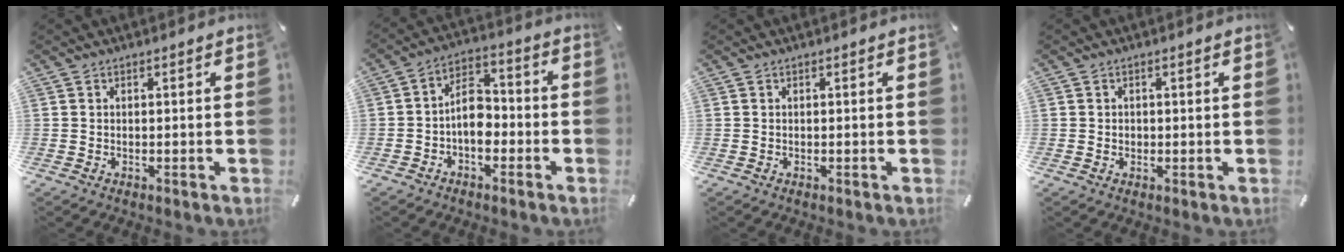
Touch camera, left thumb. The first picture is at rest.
{"total": 8.3, "force": [-2.3, 5.6, 5.7], "torque": [-0.108, 0.015, -0.044]}
{"total": 0.0}
{"total": 0.9, "force": [0.0, 0.9, 0.4], "torque": [-0.009, 0.005, -0.001]}